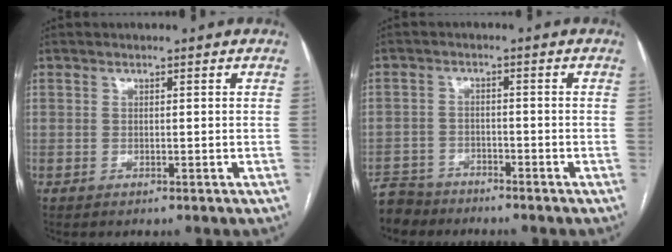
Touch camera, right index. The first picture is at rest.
{"total": 5.7, "force": [-5.2, 2.3, -0.3], "torque": [0.007, -0.007, -0.099]}